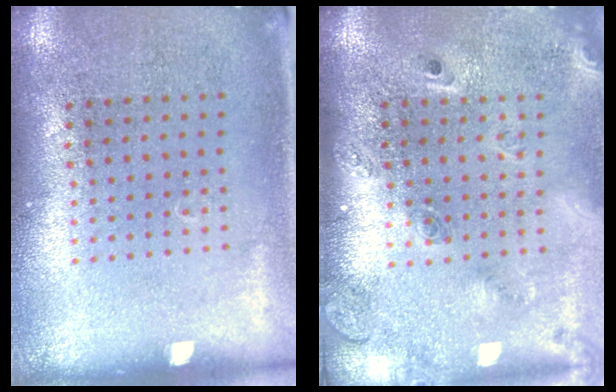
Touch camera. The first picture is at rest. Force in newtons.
{"total": 2.5, "press": 1.8, "slide": 1.6}